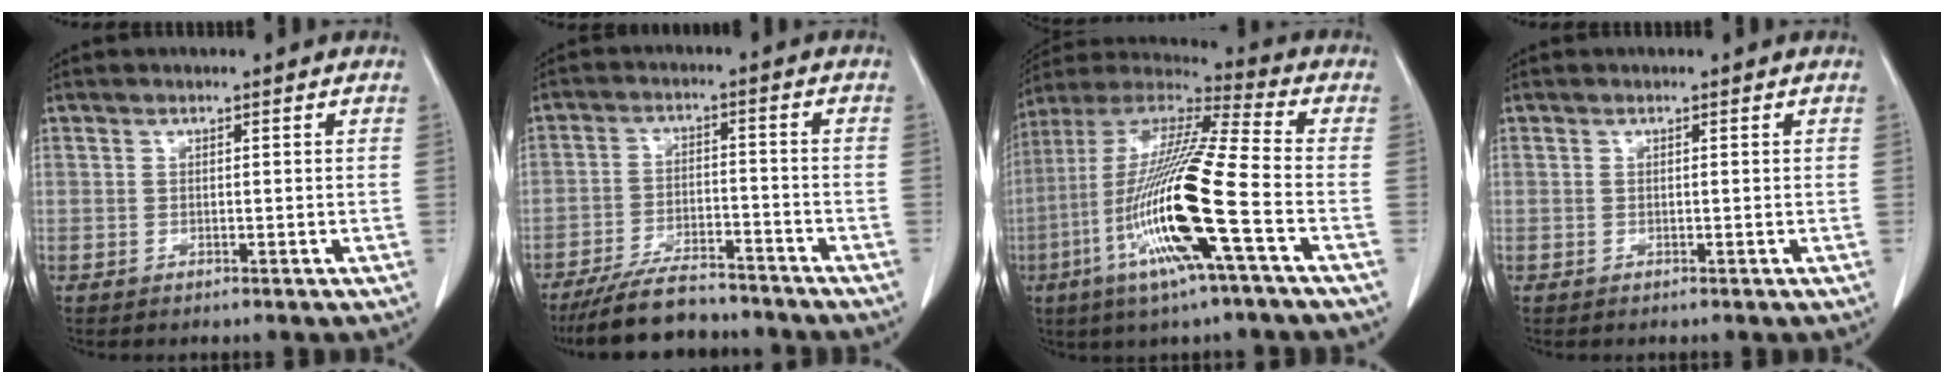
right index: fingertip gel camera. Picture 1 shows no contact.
{"total": 11.1, "force": [-9.8, 2.6, 4.3], "torque": [-0.074, -0.008, -0.159]}
{"total": 19.6, "force": [-6.2, 0.0, 18.6], "torque": [-0.384, -0.020, -0.128]}
{"total": 0.0}